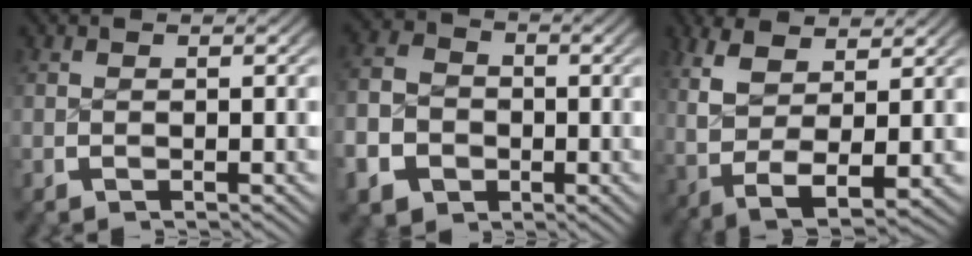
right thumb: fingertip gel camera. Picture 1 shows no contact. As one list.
[{"total": 9.3, "force": [-2.1, 8.0, 4.2], "torque": [-0.107, -0.034, -0.028]}, {"total": 9.1, "force": [-0.2, 5.8, 7.0], "torque": [-0.174, -0.048, 0.031]}]